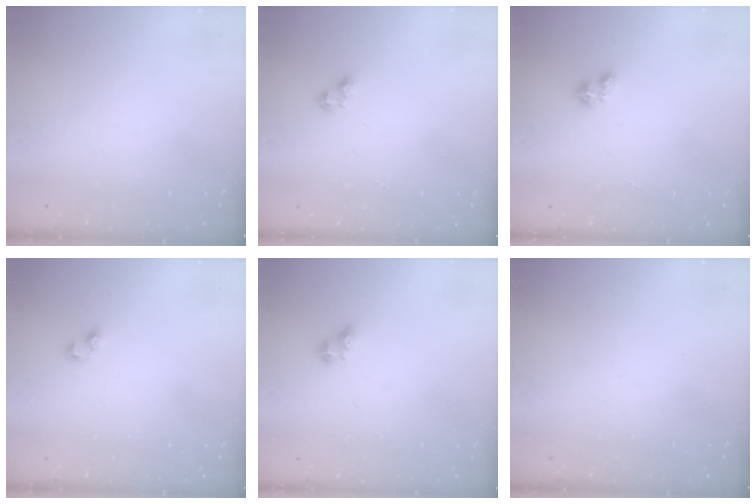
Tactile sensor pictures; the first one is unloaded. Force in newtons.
{"total": 2.4, "press": 2.4, "slide": 0.3}
{"total": 2.9, "press": 2.9, "slide": 0.5}
{"total": 2.3, "press": 2.3, "slide": 0.2}
{"total": 4.1, "press": 4.1, "slide": 0.6}
{"total": 0.0}